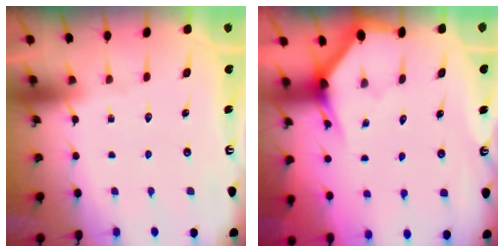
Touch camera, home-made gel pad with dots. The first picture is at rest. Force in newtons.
{"total": 3.0, "press": 3.0, "slide": 0.1}